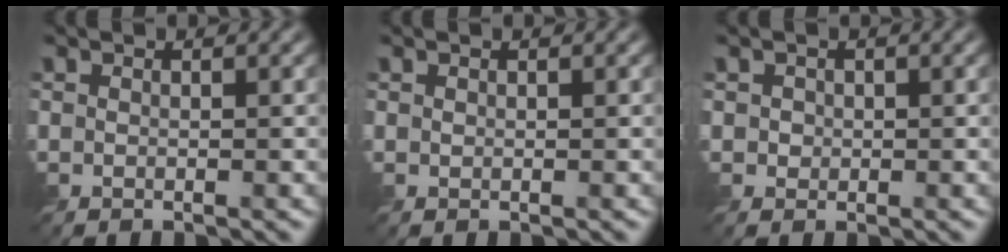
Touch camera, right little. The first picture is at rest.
{"total": 0.0}
{"total": 1.0, "force": [0.0, 1.0, 0.1], "torque": [-0.003, -0.004, 0.001]}